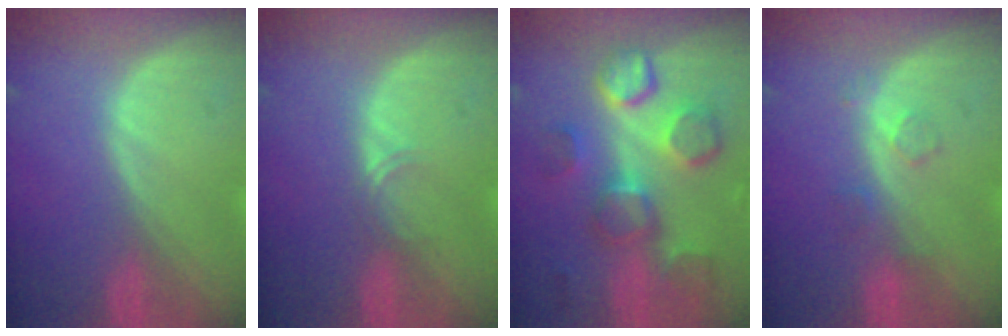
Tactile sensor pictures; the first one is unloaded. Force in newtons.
{"total": 1.4, "press": 1.1, "slide": 0.9}
{"total": 9.2, "press": 9.1, "slide": 0.4}
{"total": 2.1, "press": 2.1, "slide": 0.2}